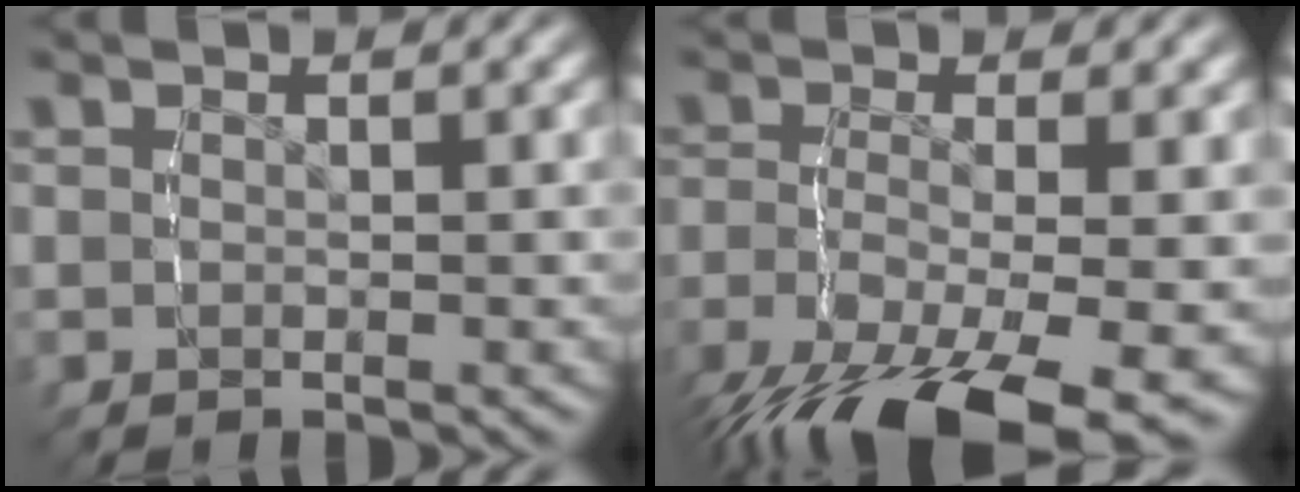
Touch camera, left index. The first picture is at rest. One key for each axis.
{"total": 8.5, "fx": -5.2, "fy": 3.1, "fz": 6.0, "tx": -0.128, "ty": -0.039, "tz": -0.062}